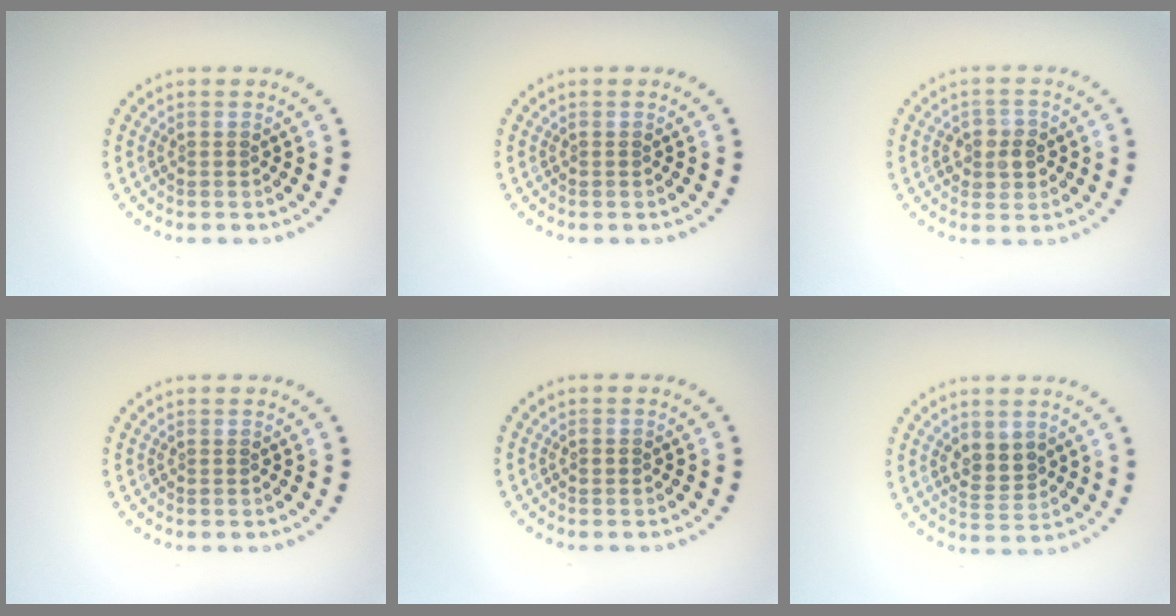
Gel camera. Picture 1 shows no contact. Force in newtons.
{"total": 0.0}
{"total": 2.4, "press": 2.3, "slide": 0.5}
{"total": 0.0}
{"total": 0.7, "press": 0.7, "slide": 0.1}
{"total": 2.6, "press": 2.5, "slide": 0.7}